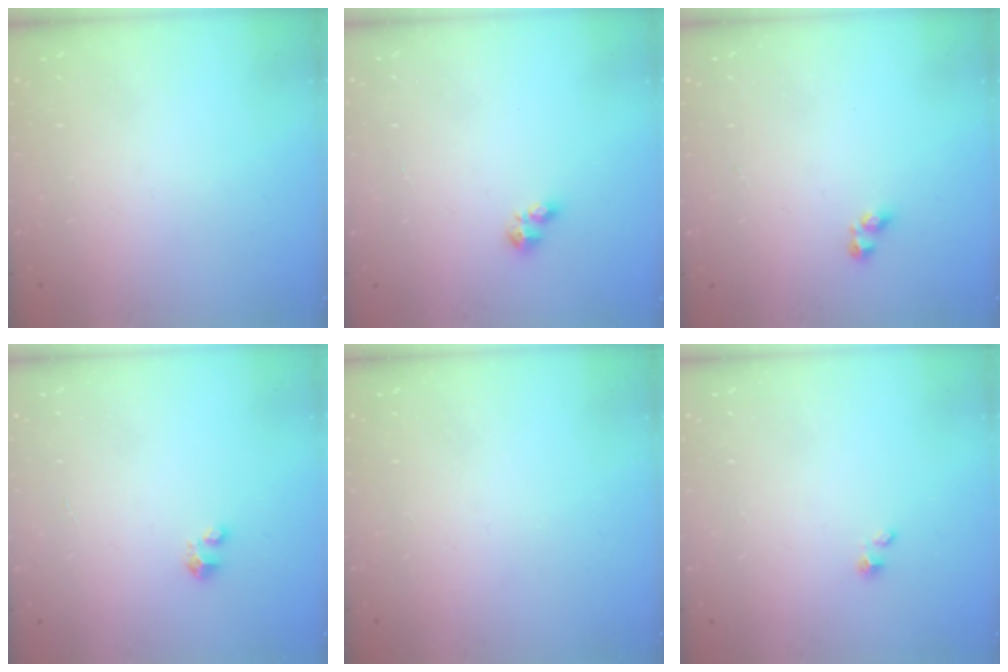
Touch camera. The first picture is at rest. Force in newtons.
{"total": 4.0, "press": 3.9, "slide": 0.6}
{"total": 2.9, "press": 2.9, "slide": 0.4}
{"total": 2.1, "press": 2.1, "slide": 0.1}
{"total": 0.0}
{"total": 1.5, "press": 1.5, "slide": 0.0}